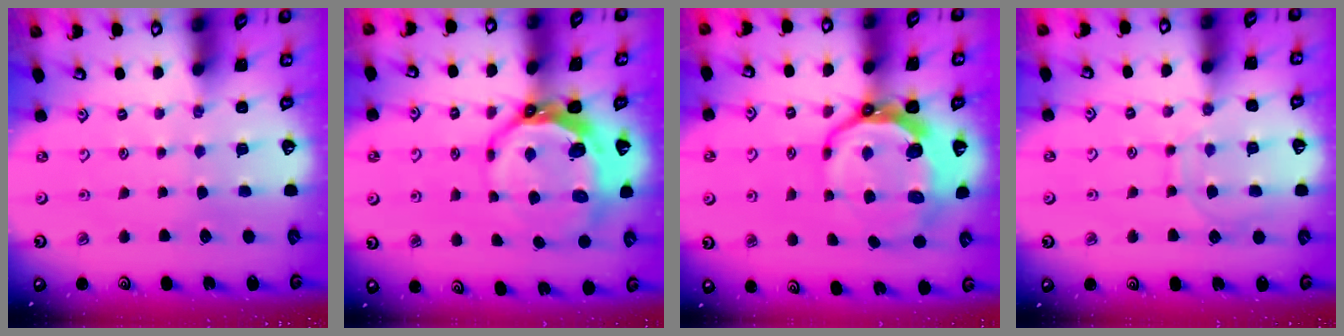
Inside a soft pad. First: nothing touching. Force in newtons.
{"total": 10.1, "press": 9.2, "slide": 4.3}
{"total": 12.3, "press": 11.3, "slide": 4.8}
{"total": 8.6, "press": 8.6, "slide": 0.6}